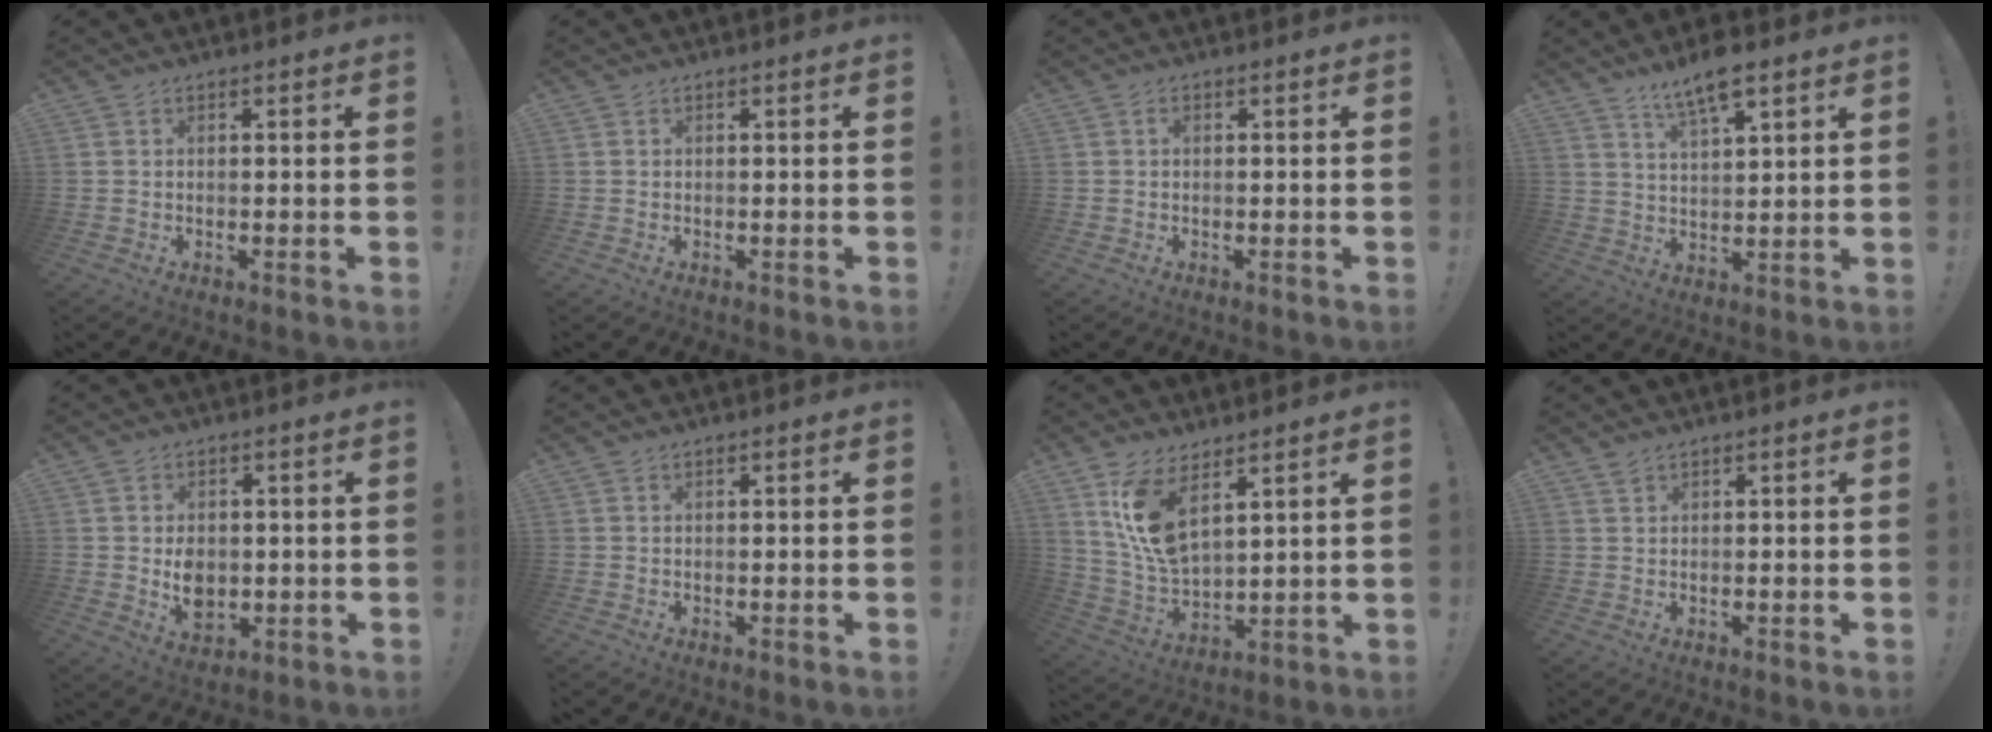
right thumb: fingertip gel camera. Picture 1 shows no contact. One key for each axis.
{"total": 0.0}
{"total": 0.5, "fx": -0.1, "fy": 0.4, "fz": 0.4, "tx": -0.016, "ty": 0.006, "tz": 0.000}
{"total": 8.9, "fx": 6.4, "fy": 2.2, "fz": 5.7, "tx": -0.095, "ty": -0.031, "tz": 0.110}
{"total": 6.8, "fx": 0.1, "fy": 5.9, "fz": 3.3, "tx": -0.039, "ty": -0.001, "tz": 0.006}
{"total": 0.0}
{"total": 12.1, "fx": 7.3, "fy": 5.4, "fz": 8.1, "tx": -0.169, "ty": -0.036, "tz": 0.136}
{"total": 1.2, "fx": 1.0, "fy": 0.4, "fz": 0.4, "tx": -0.001, "ty": -0.003, "tz": 0.019}